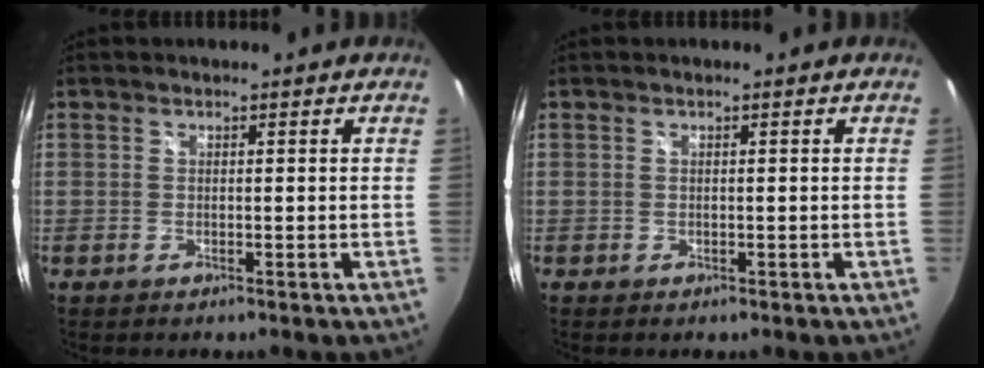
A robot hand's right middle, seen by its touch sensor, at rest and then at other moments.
{"total": 0.0}